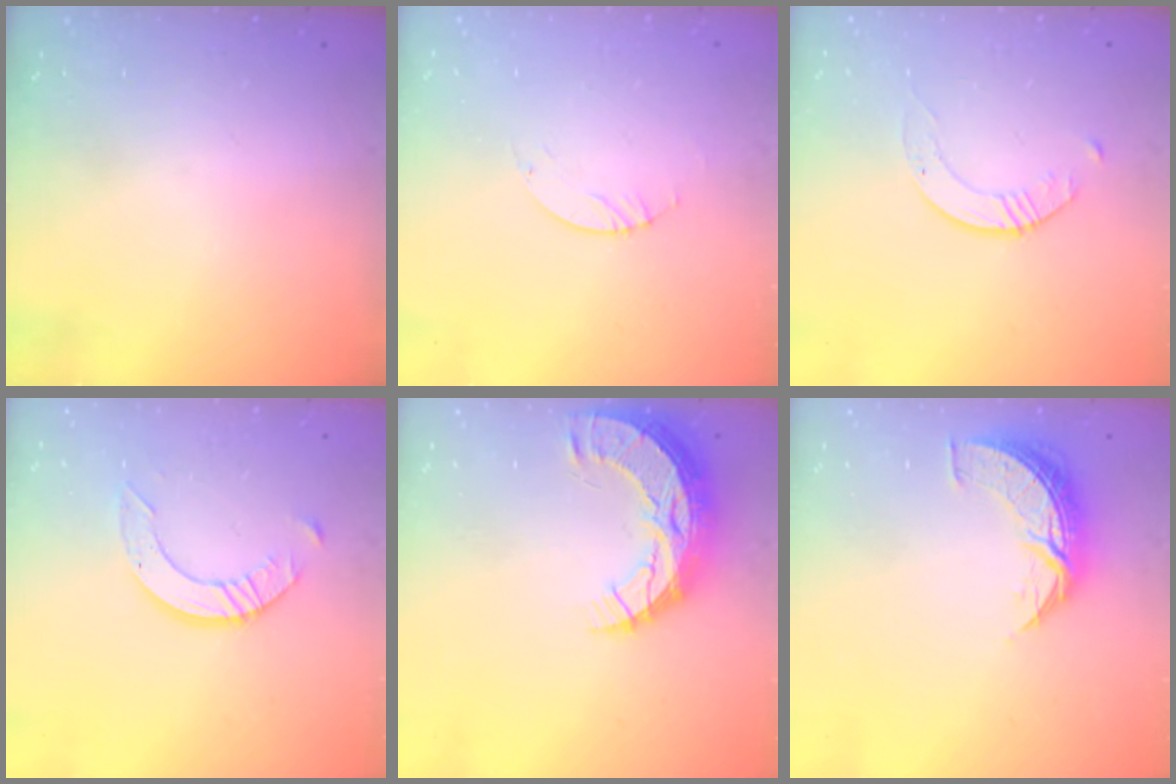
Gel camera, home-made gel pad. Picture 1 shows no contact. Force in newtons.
{"total": 0.9, "press": 0.8, "slide": 0.2}
{"total": 1.7, "press": 1.7, "slide": 0.2}
{"total": 8.0, "press": 7.9, "slide": 0.8}
{"total": 13.0, "press": 13.0, "slide": 0.9}
{"total": 8.5, "press": 8.5, "slide": 0.5}